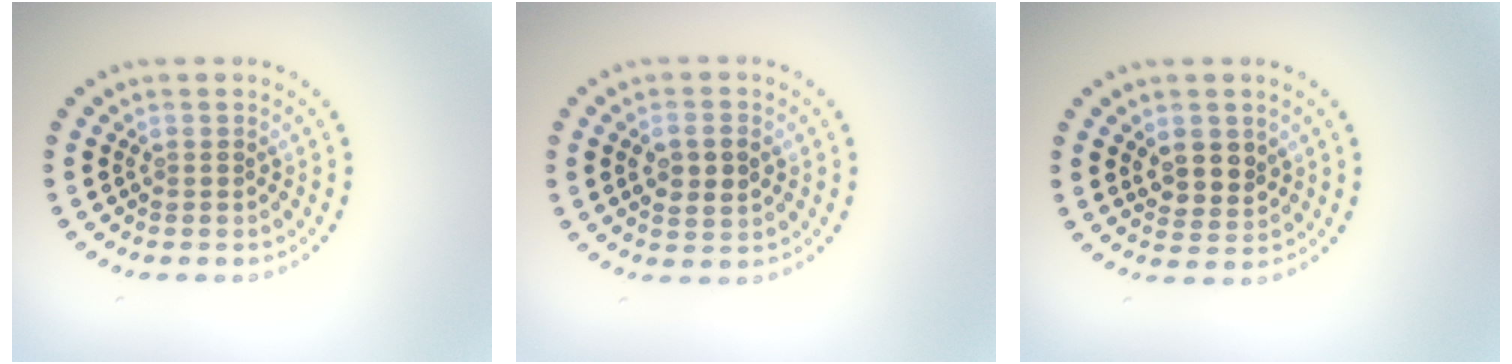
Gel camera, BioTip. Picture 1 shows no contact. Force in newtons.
{"total": 2.7, "press": 2.7, "slide": 0.4}
{"total": 2.7, "press": 2.6, "slide": 1.0}